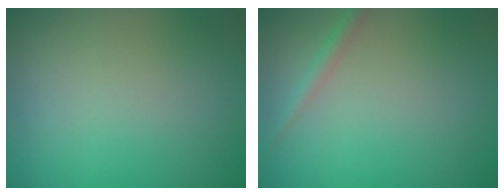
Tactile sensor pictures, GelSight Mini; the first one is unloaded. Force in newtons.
{"total": 1.3, "press": 1.3, "slide": 0.1}